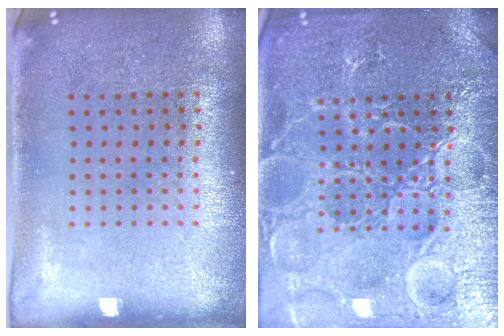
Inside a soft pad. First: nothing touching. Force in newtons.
{"total": 7.4, "press": 7.4, "slide": 0.9}